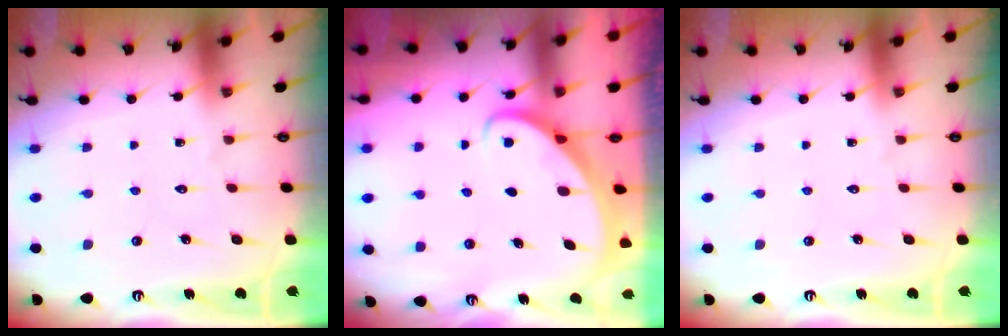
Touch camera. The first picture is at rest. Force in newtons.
{"total": 2.7, "press": 2.7, "slide": 0.2}
{"total": 0.0}